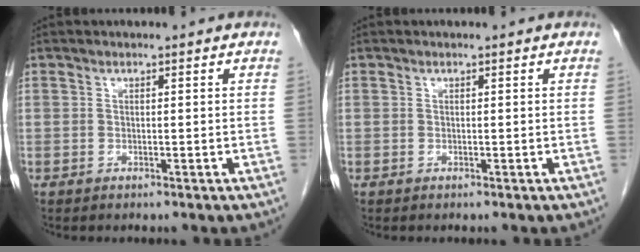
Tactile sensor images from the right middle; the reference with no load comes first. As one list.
[{"total": 0.0}]